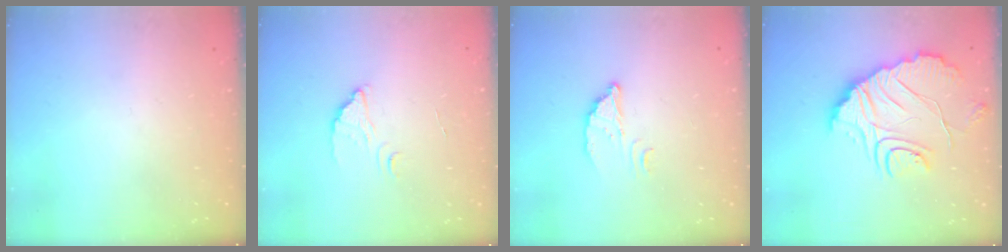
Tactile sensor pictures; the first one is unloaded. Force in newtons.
{"total": 2.0, "press": 2.0, "slide": 0.1}
{"total": 3.2, "press": 3.2, "slide": 0.2}
{"total": 14.3, "press": 14.3, "slide": 1.1}